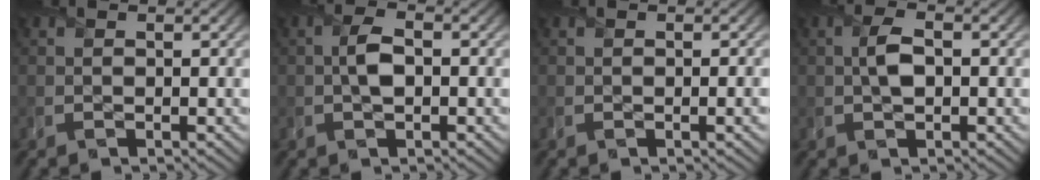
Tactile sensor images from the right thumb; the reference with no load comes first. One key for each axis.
{"total": 3.0, "fx": -0.1, "fy": 1.6, "fz": 2.6, "tx": -0.052, "ty": 0.002, "tz": -0.005}
{"total": 1.3, "fx": -0.1, "fy": 0.3, "fz": 1.3, "tx": -0.015, "ty": -0.001, "tz": -0.002}
{"total": 3.0, "fx": 0.1, "fy": 1.6, "fz": 2.6, "tx": -0.054, "ty": 0.002, "tz": 0.000}